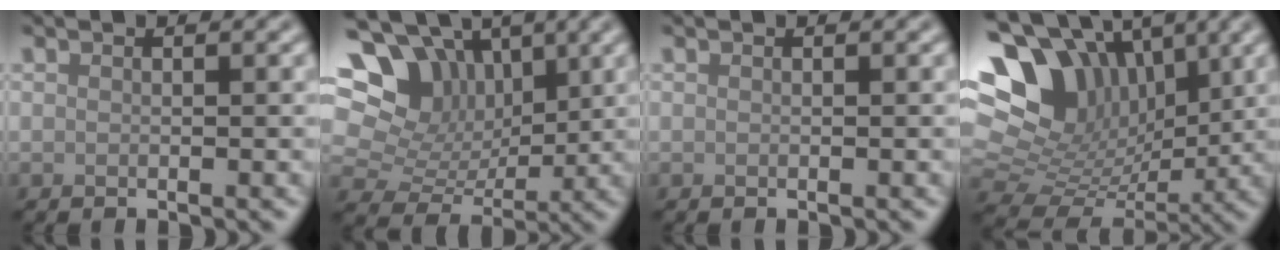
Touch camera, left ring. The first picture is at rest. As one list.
[{"total": 12.7, "force": [5.4, 9.6, 6.4], "torque": [-0.137, 0.042, 0.073]}, {"total": 0.0}, {"total": 14.9, "force": [5.4, 10.6, 9.0], "torque": [-0.178, 0.019, 0.105]}]